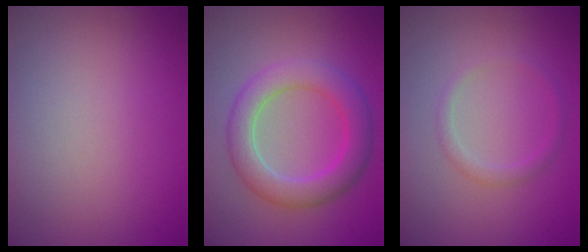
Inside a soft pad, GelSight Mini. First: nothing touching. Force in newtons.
{"total": 5.0, "press": 5.0, "slide": 0.3}
{"total": 1.3, "press": 1.3, "slide": 0.1}